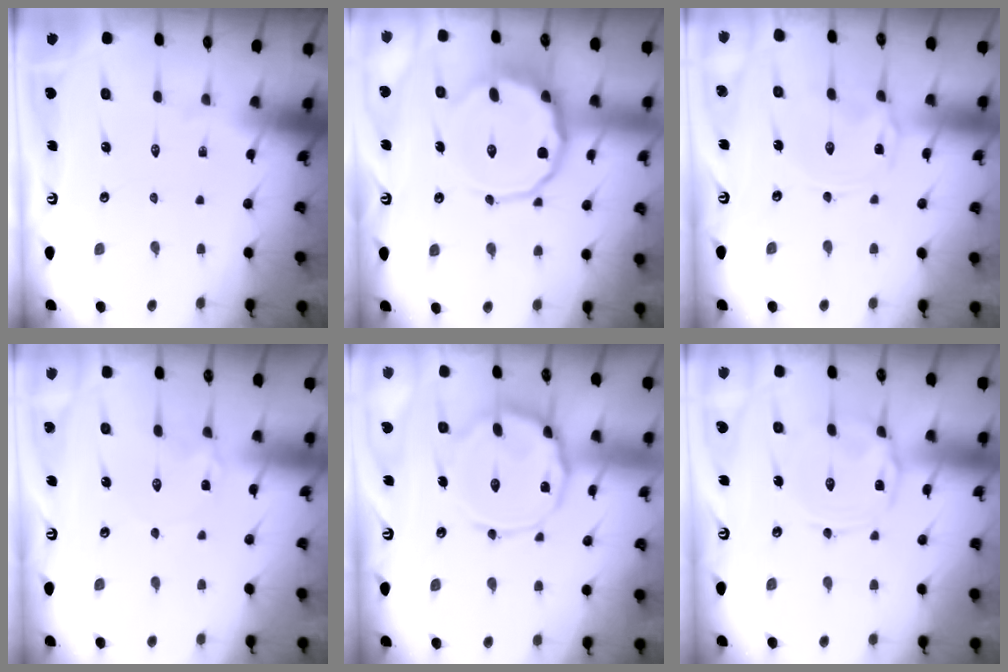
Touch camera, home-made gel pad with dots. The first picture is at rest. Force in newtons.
{"total": 11.9, "press": 11.5, "slide": 2.9}
{"total": 1.4, "press": 1.3, "slide": 0.3}
{"total": 2.5, "press": 2.5, "slide": 0.3}
{"total": 15.2, "press": 15.2, "slide": 1.1}
{"total": 2.9, "press": 2.8, "slide": 0.4}